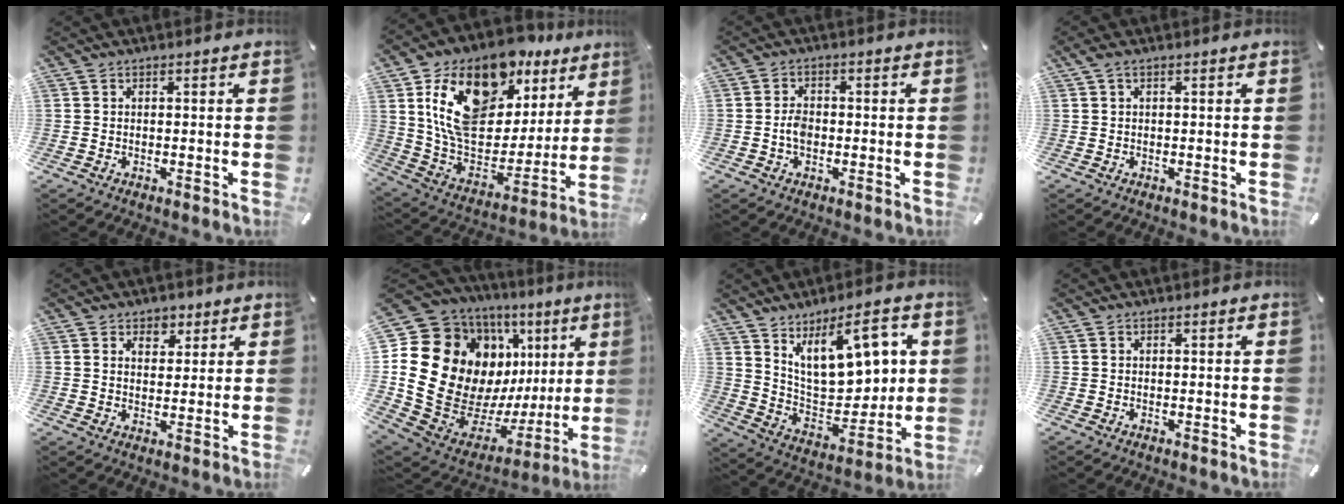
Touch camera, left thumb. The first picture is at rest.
{"total": 21.4, "force": [11.9, 13.0, 12.0], "torque": [-0.226, -0.068, 0.213]}
{"total": 3.1, "force": [-0.8, 2.0, 2.3], "torque": [-0.043, 0.008, -0.014]}
{"total": 1.2, "force": [0.3, 0.3, 1.1], "torque": [-0.024, 0.002, 0.004]}
{"total": 4.2, "force": [2.4, 3.4, 0.8], "torque": [0.011, -0.013, 0.034]}
{"total": 22.7, "force": [5.0, 17.0, 14.3], "torque": [-0.236, -0.088, 0.133]}
{"total": 15.8, "force": [8.5, 8.3, 10.4], "torque": [-0.156, -0.048, 0.150]}
{"total": 0.0}